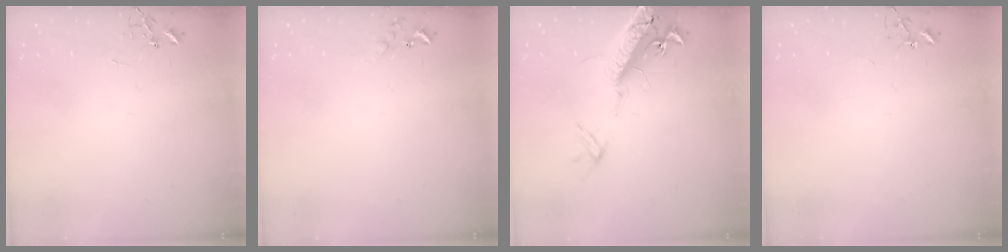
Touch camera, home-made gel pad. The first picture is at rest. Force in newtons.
{"total": 5.5, "press": 5.5, "slide": 0.6}
{"total": 17.7, "press": 17.2, "slide": 4.3}
{"total": 4.2, "press": 4.2, "slide": 0.6}